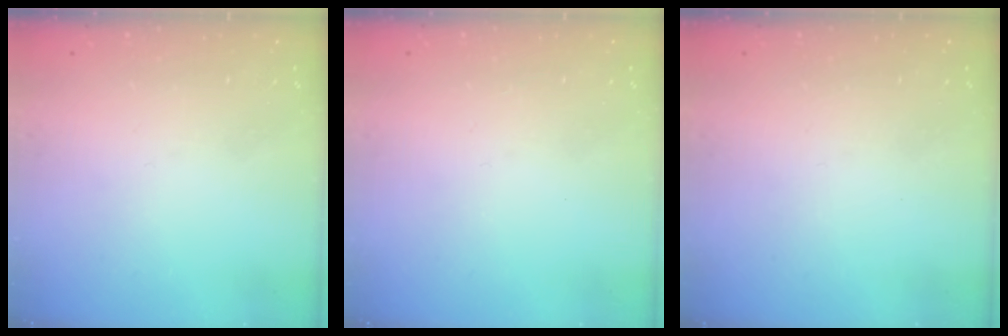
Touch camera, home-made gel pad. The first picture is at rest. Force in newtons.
{"total": 0.0}
{"total": 0.0}